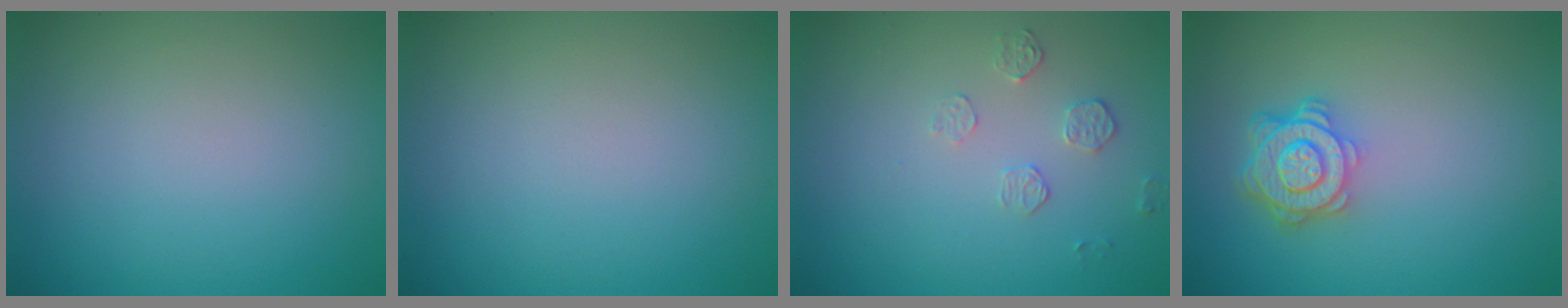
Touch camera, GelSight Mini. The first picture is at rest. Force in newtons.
{"total": 0.0}
{"total": 1.5, "press": 0.8, "slide": 1.3}
{"total": 4.6, "press": 3.5, "slide": 2.9}